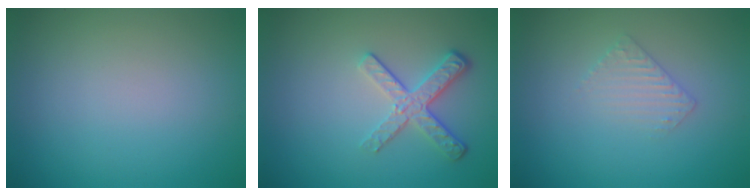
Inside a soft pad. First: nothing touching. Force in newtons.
{"total": 3.0, "press": 2.3, "slide": 1.9}
{"total": 1.6, "press": 1.6, "slide": 0.4}